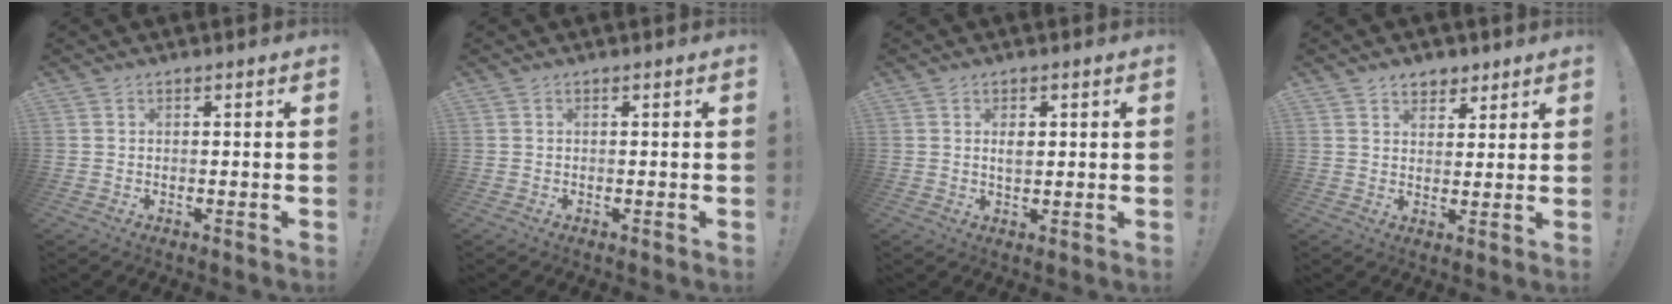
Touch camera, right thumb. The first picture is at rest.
{"total": 0.0}
{"total": 2.7, "force": [0.6, 1.8, 1.9], "torque": [-0.024, -0.002, 0.007]}
{"total": 5.0, "force": [3.4, 3.5, 1.0], "torque": [0.001, -0.023, 0.062]}